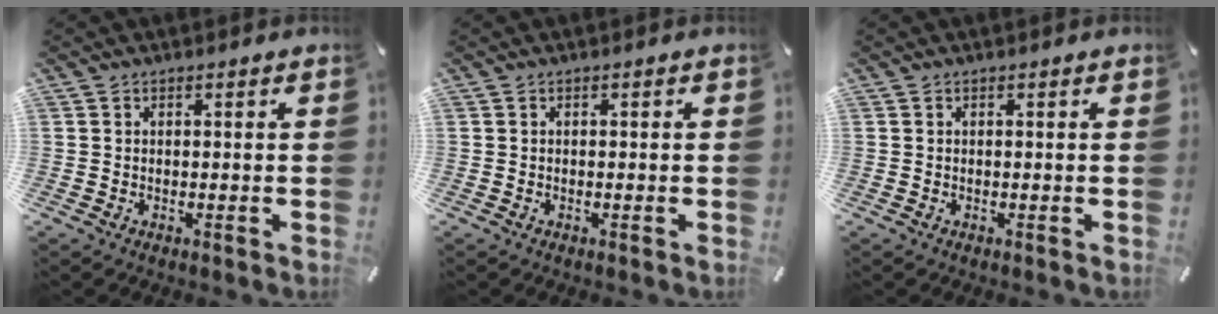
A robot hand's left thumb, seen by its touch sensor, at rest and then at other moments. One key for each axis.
{"total": 0.0}
{"total": 0.0}